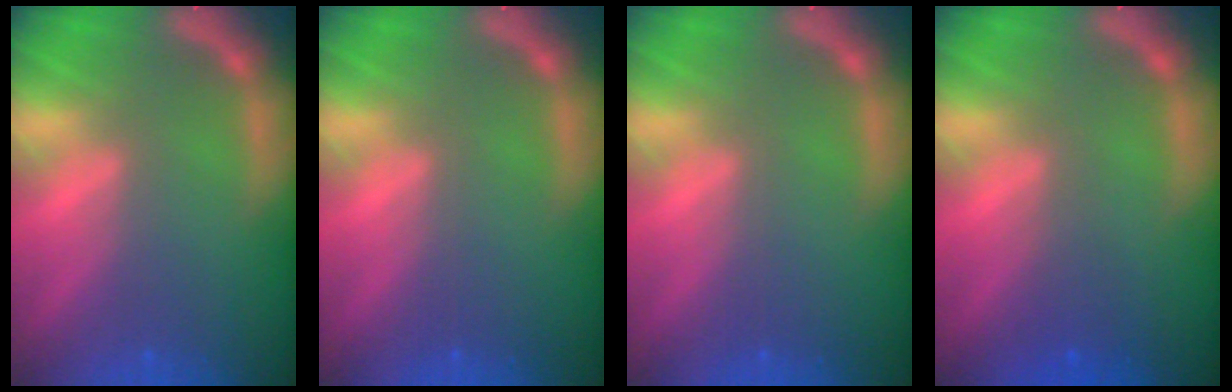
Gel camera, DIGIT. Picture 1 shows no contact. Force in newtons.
{"total": 0.0}
{"total": 0.0}
{"total": 1.5}